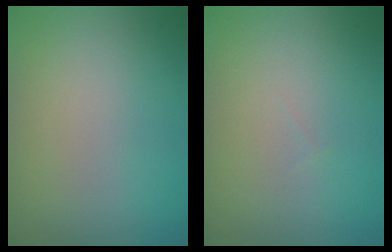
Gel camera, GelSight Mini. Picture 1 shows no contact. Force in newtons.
{"total": 0.0}